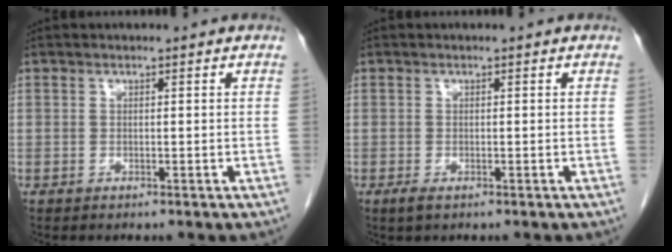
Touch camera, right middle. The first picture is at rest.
{"total": 1.3, "force": [-0.8, 0.5, 1.0], "torque": [-0.023, -0.003, -0.011]}